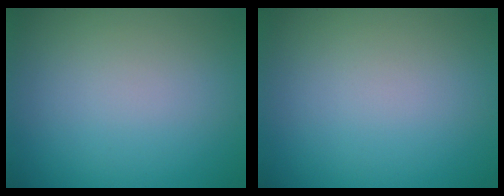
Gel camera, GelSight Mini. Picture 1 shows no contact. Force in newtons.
{"total": 0.0}